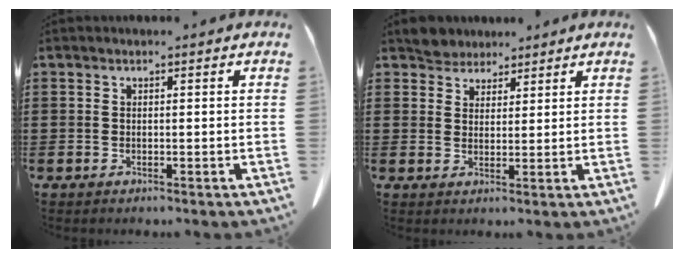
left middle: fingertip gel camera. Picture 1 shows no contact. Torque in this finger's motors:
{"motor_torque": [0.01, 0.00, 0.00, 0.00]}